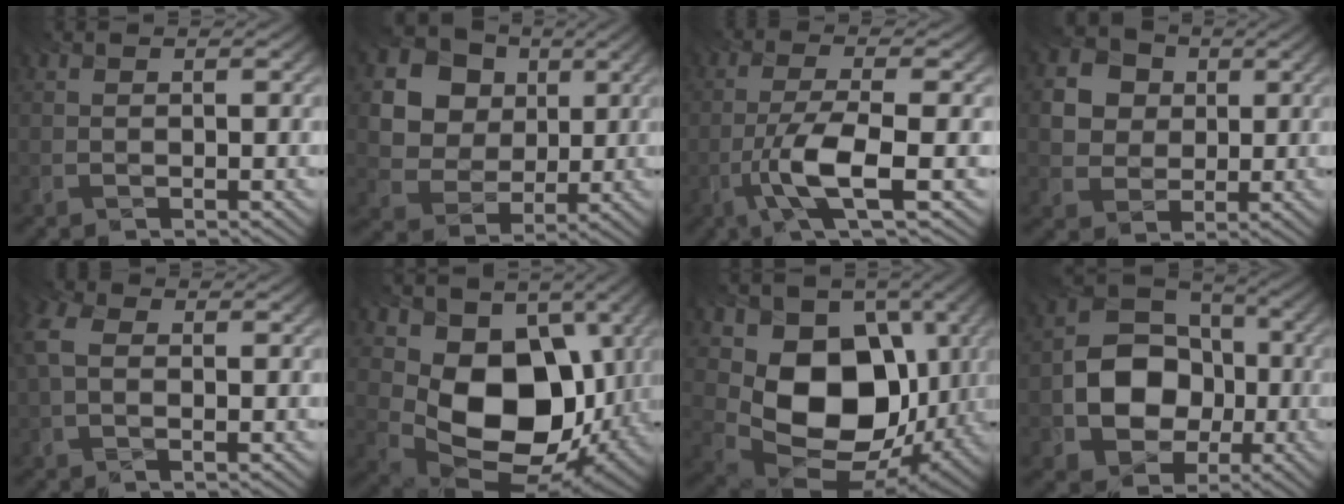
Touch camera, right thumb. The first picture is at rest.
{"total": 12.8, "force": [4.3, 10.7, 5.6], "torque": [-0.164, 0.015, 0.112]}
{"total": 6.7, "force": [-3.2, 1.1, 5.7], "torque": [-0.108, 0.006, -0.069]}
{"total": 6.6, "force": [1.2, 6.0, 2.5], "torque": [-0.107, 0.007, 0.016]}
{"total": 4.1, "force": [-0.2, 2.9, 2.8], "torque": [-0.089, 0.009, -0.010]}
{"total": 14.6, "force": [0.6, 10.5, 10.1], "torque": [-0.169, -0.031, 0.022]}
{"total": 14.6, "force": [0.1, 10.9, 9.7], "torque": [-0.168, -0.030, 0.009]}
{"total": 11.2, "force": [-3.0, 9.1, 5.7], "torque": [-0.105, -0.008, -0.071]}